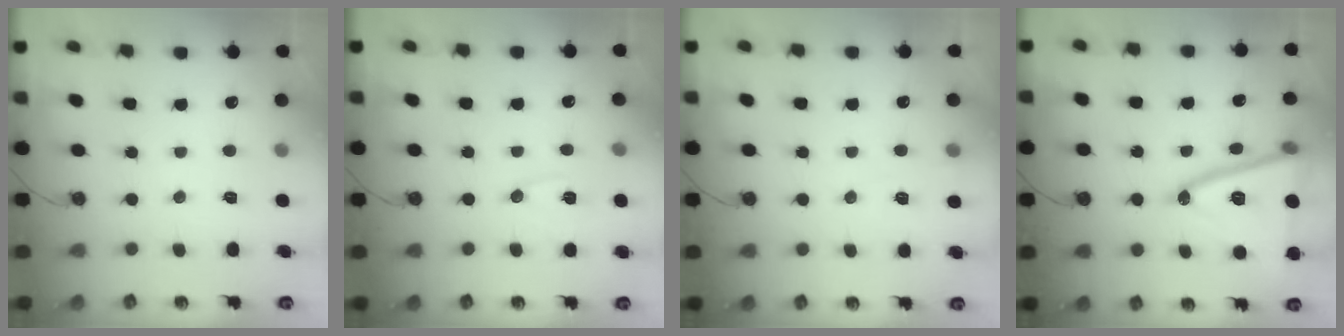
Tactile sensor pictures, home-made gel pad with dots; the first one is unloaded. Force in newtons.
{"total": 6.8, "press": 6.6, "slide": 1.7}
{"total": 5.3, "press": 3.6, "slide": 4.0}
{"total": 22.6, "press": 22.3, "slide": 3.3}